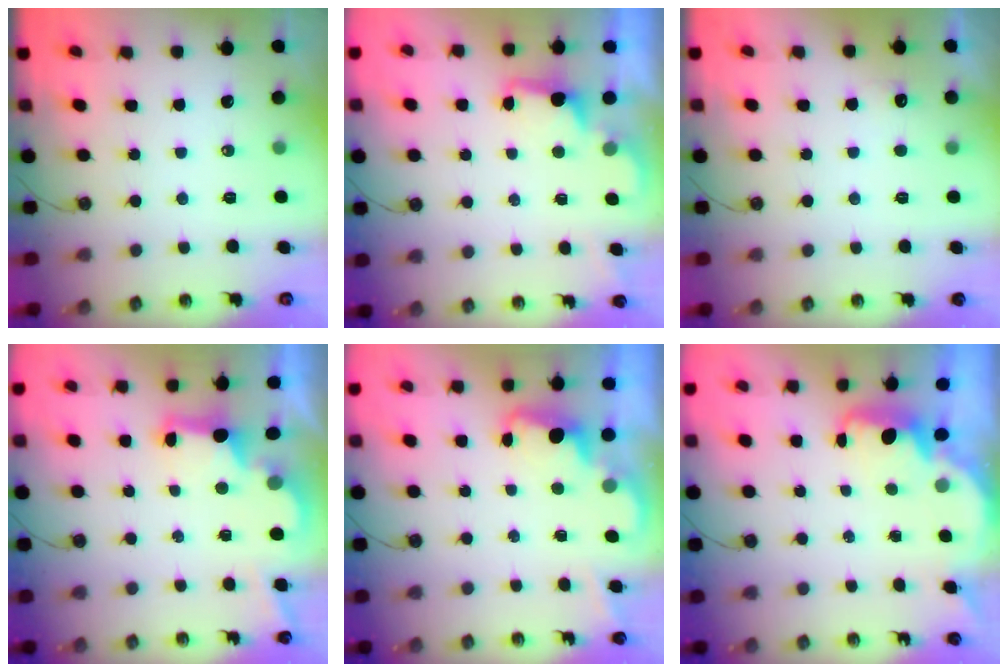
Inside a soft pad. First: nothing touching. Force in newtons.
{"total": 2.5, "press": 2.4, "slide": 0.6}
{"total": 4.4, "press": 4.2, "slide": 1.1}
{"total": 2.8, "press": 2.7, "slide": 0.9}
{"total": 2.1, "press": 2.1, "slide": 0.6}
{"total": 2.2, "press": 2.1, "slide": 0.6}